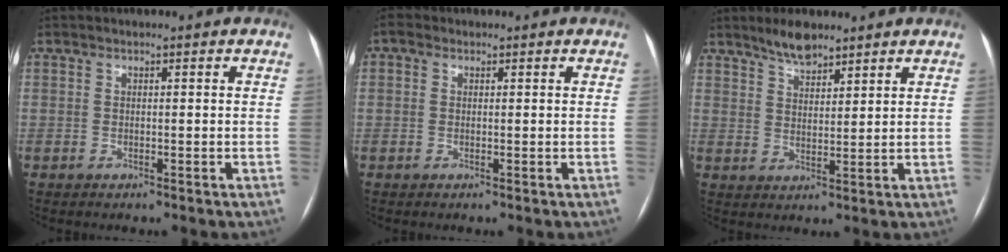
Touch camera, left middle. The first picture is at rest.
{"total": 0.9, "force": [-0.6, -0.5, -0.4], "torque": [0.005, -0.002, -0.012]}
{"total": 4.9, "force": [4.2, 1.3, 2.1], "torque": [-0.045, 0.002, 0.076]}